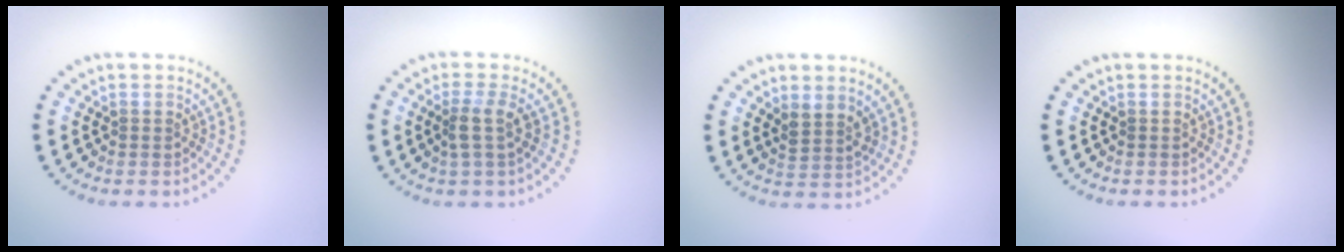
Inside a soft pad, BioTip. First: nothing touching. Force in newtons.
{"total": 2.0, "press": 1.6, "slide": 1.3}
{"total": 1.9, "press": 1.5, "slide": 1.0}
{"total": 0.0}